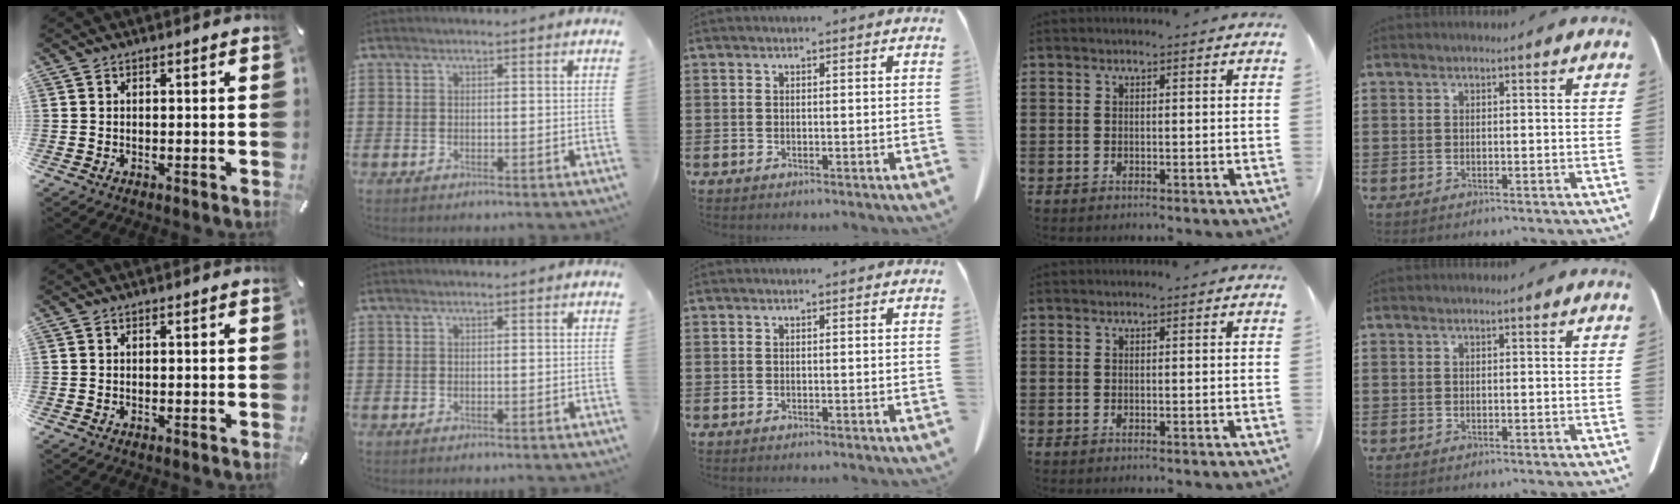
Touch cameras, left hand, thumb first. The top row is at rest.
{}